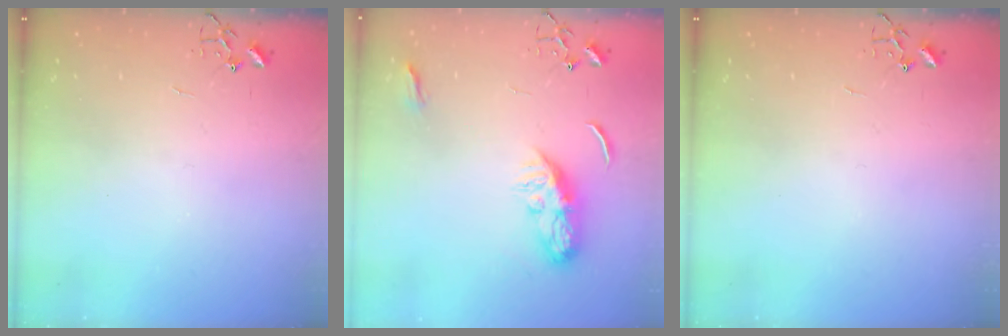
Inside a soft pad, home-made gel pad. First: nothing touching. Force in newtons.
{"total": 8.7, "press": 8.7, "slide": 0.4}
{"total": 0.0}